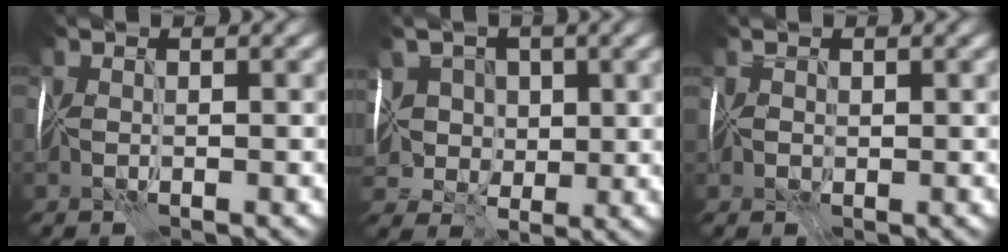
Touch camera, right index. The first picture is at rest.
{"total": 5.9, "force": [1.8, 4.8, 3.0], "torque": [-0.052, 0.016, 0.015]}
{"total": 1.5, "force": [0.6, 1.3, 0.5], "torque": [-0.003, 0.011, 0.006]}